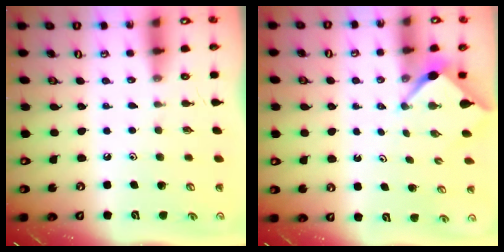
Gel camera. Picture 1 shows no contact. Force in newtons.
{"total": 2.6, "press": 2.6, "slide": 0.3}